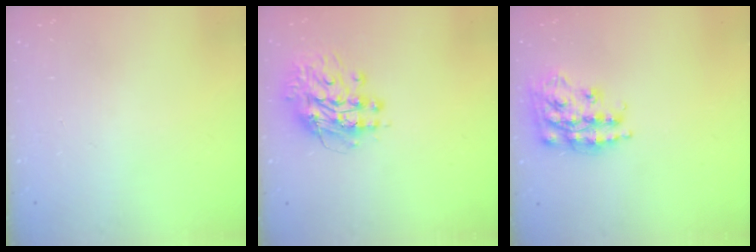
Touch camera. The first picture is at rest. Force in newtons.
{"total": 12.5, "press": 12.4, "slide": 1.2}
{"total": 17.9, "press": 17.8, "slide": 1.1}